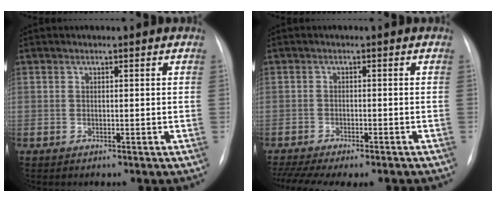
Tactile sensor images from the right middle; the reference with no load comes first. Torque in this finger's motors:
{"motor_torque": [1.07, -1.07, 0.19, 0.08]}